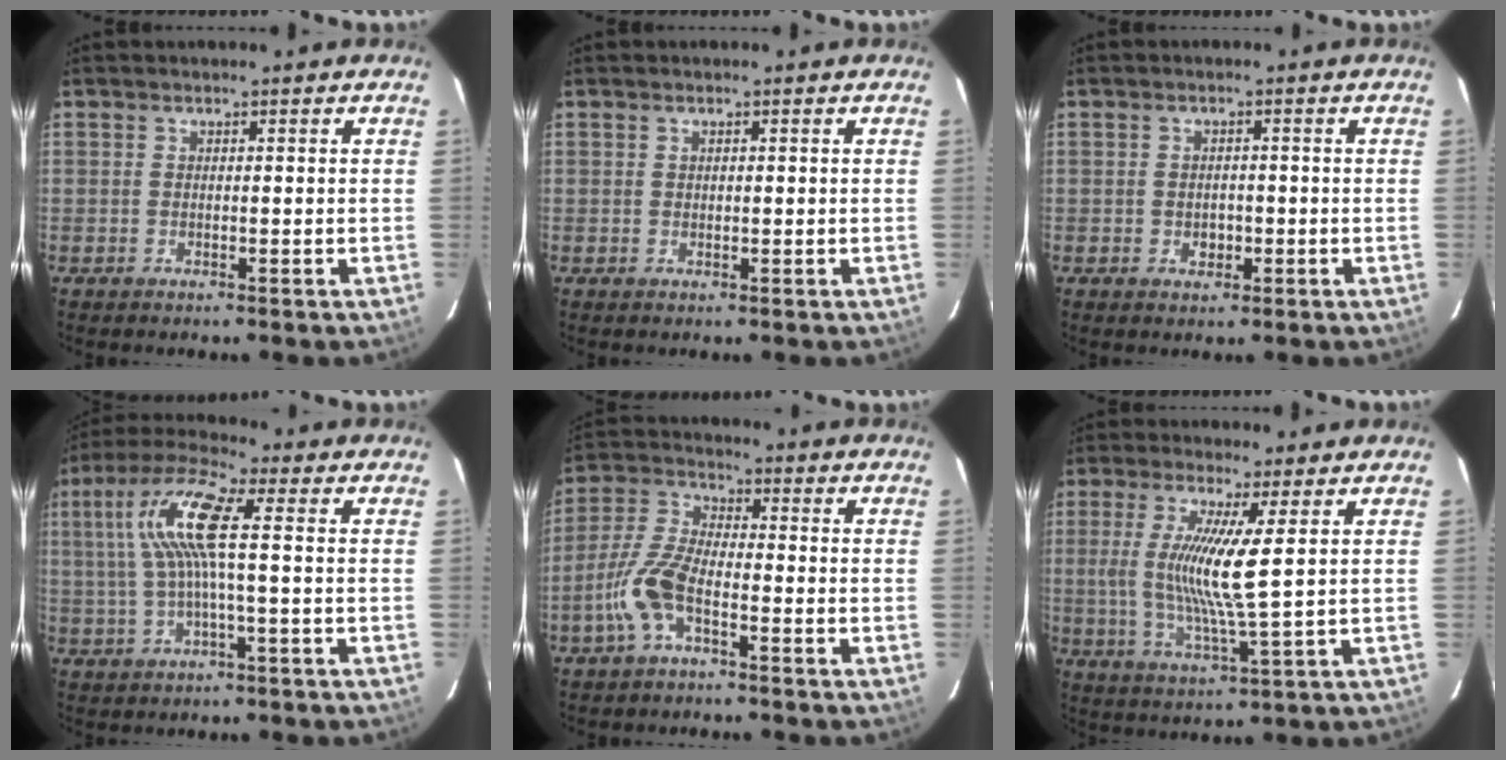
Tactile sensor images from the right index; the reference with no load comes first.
{"total": 0.6, "force": [0.3, 0.5, 0.2], "torque": [-0.002, 0.000, 0.006]}
{"total": 3.1, "force": [-0.3, 2.9, 1.0], "torque": [-0.015, 0.005, 0.005]}
{"total": 11.1, "force": [1.4, 1.5, 10.9], "torque": [-0.215, 0.011, 0.028]}
{"total": 9.3, "force": [-4.2, 3.3, 7.6], "torque": [-0.177, 0.003, -0.088]}
{"total": 10.8, "force": [2.0, 0.2, 10.6], "torque": [-0.207, -0.015, 0.039]}